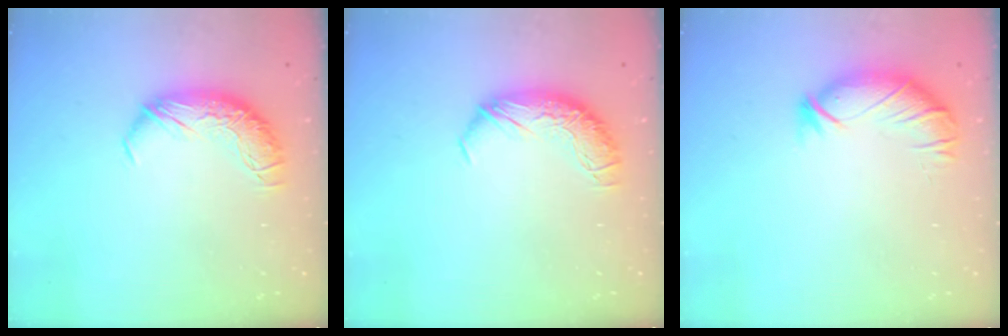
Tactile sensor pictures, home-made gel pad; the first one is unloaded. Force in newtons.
{"total": 0.0}
{"total": 2.9, "press": 2.8, "slide": 0.8}